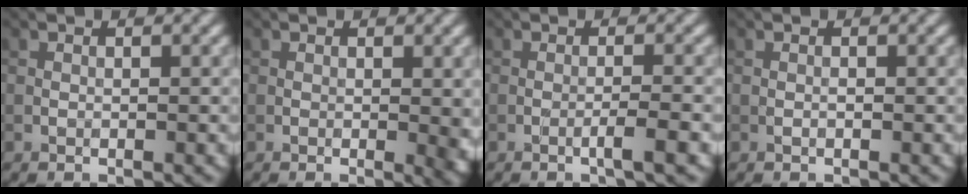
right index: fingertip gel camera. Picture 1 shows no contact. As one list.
[{"total": 2.0, "force": [0.2, 0.6, 1.9], "torque": [-0.021, -0.004, 0.007]}, {"total": 1.7, "force": [-0.8, 0.1, 1.6], "torque": [-0.020, 0.006, -0.017]}, {"total": 0.0}]